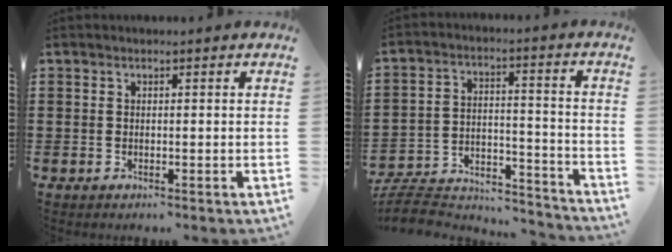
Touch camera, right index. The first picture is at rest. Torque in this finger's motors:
{"motor_torque": [-1.55, 0.59, -1.05, -0.21]}